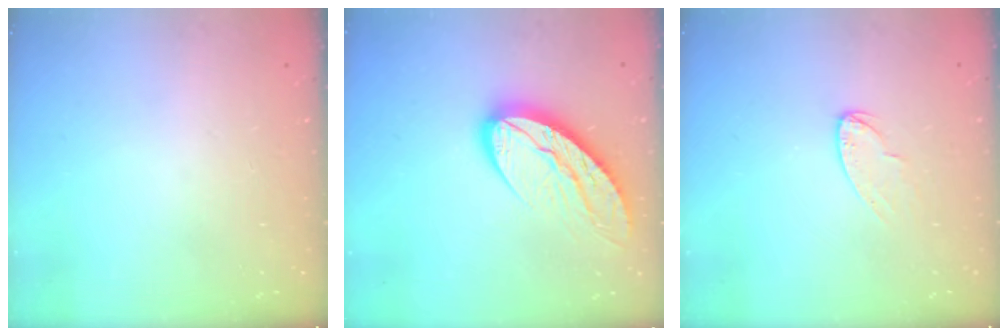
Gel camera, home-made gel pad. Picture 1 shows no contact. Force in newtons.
{"total": 12.2, "press": 12.1, "slide": 1.1}
{"total": 6.4, "press": 6.4, "slide": 0.6}